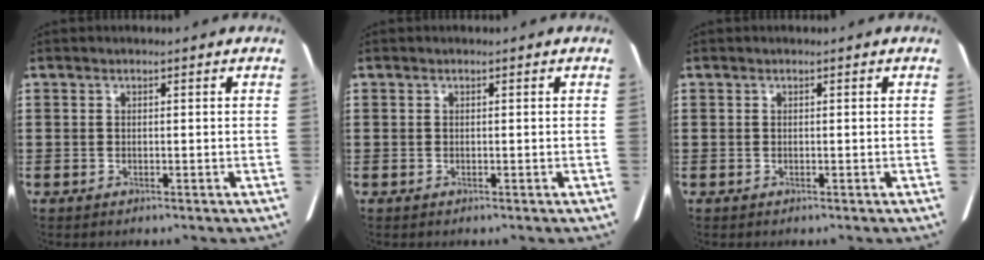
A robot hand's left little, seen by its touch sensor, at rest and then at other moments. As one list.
[{"total": 0.0}, {"total": 0.0}]